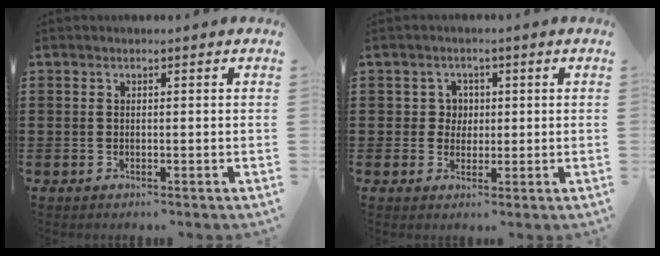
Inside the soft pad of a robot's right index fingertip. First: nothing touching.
{"total": 2.9, "force": [0.4, 2.7, 1.0], "torque": [-0.032, 0.009, 0.005]}